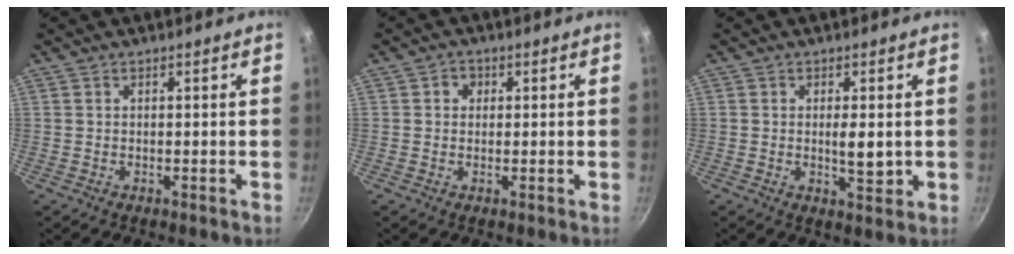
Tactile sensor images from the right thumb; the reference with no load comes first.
{"total": 2.3, "force": [0.5, 2.1, 0.9], "torque": [0.001, 0.001, 0.004]}
{"total": 4.3, "force": [0.2, 1.6, 4.0], "torque": [-0.064, -0.008, 0.005]}